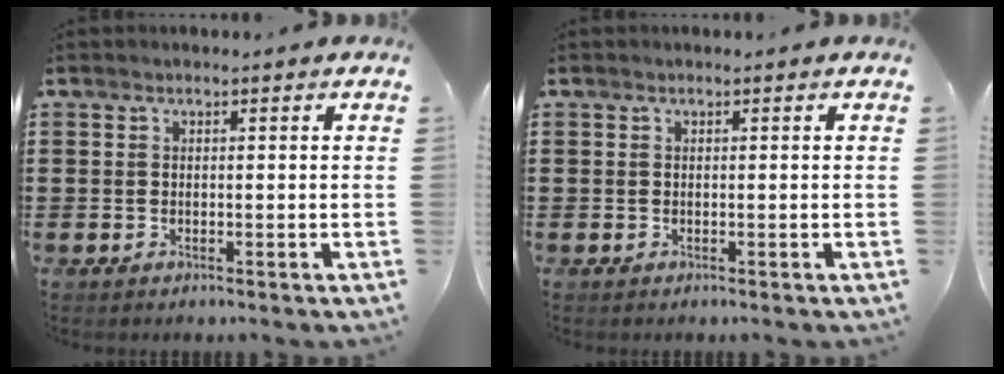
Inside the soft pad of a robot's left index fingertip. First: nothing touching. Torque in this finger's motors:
{"motor_torque": [-0.03, 0.03, 0.00, -0.01]}